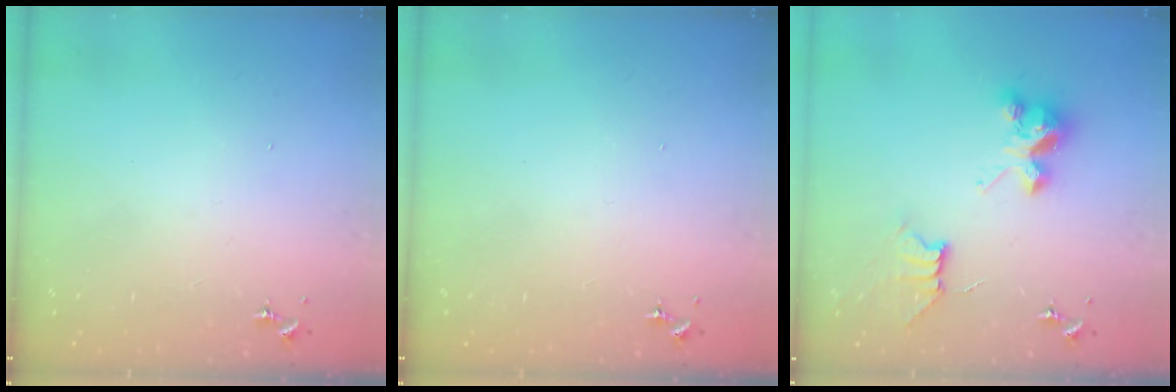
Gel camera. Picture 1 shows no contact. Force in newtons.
{"total": 0.0}
{"total": 9.0, "press": 9.0, "slide": 0.6}